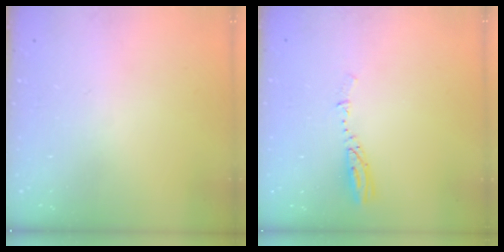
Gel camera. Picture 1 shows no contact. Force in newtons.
{"total": 3.7, "press": 3.7, "slide": 0.4}